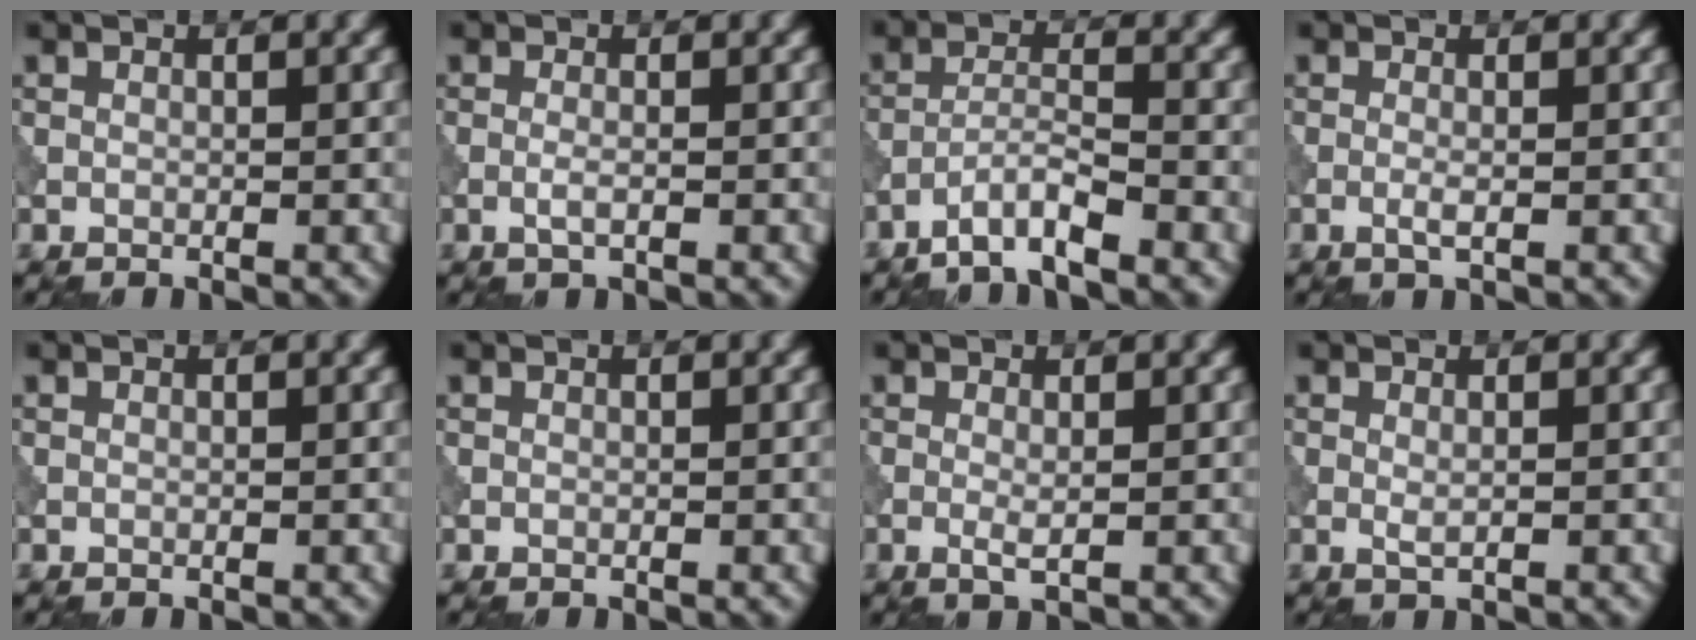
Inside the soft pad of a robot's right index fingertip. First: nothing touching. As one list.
[{"total": 1.2, "force": [-0.4, 0.3, 1.1], "torque": [-0.025, 0.000, -0.011]}, {"total": 3.4, "force": [-2.6, 0.3, 2.2], "torque": [-0.041, 0.008, -0.059]}, {"total": 1.2, "force": [-0.3, 0.2, 1.1], "torque": [-0.025, -0.001, -0.009]}, {"total": 0.0}, {"total": 0.0}, {"total": 1.2, "force": [-0.1, 0.2, 1.2], "torque": [-0.023, -0.003, -0.002]}, {"total": 0.8, "force": [0.1, 0.2, 0.8], "torque": [-0.018, -0.001, 0.001]}]